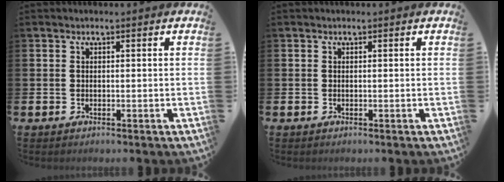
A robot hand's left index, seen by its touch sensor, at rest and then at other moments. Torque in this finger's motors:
{"motor_torque": [-0.10, 0.10, 0.00, 0.00]}